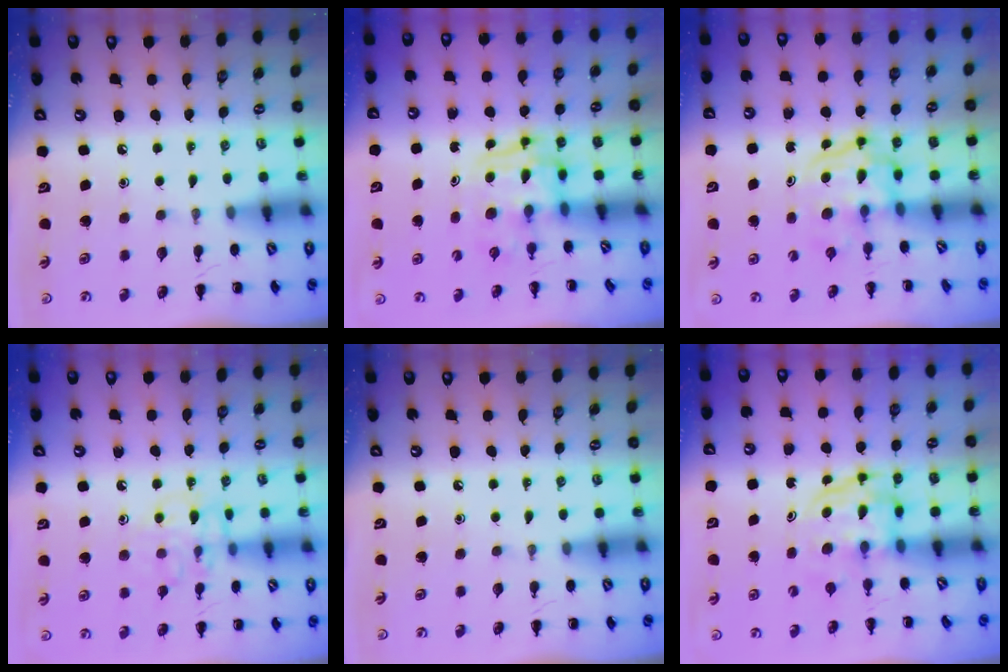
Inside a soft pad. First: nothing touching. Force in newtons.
{"total": 3.4, "press": 3.3, "slide": 0.6}
{"total": 3.8, "press": 3.8, "slide": 0.4}
{"total": 10.1, "press": 10.1, "slide": 0.4}
{"total": 0.0}
{"total": 3.6, "press": 3.6, "slide": 0.3}